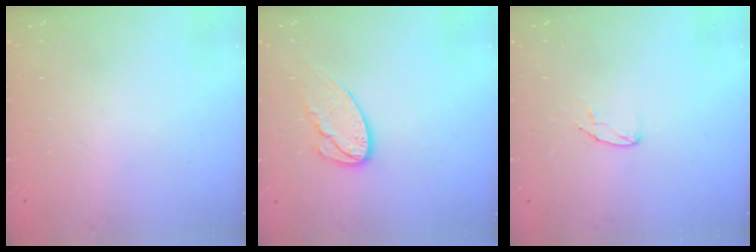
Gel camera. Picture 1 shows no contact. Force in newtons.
{"total": 10.9, "press": 10.9, "slide": 1.0}
{"total": 5.3, "press": 5.3, "slide": 0.4}